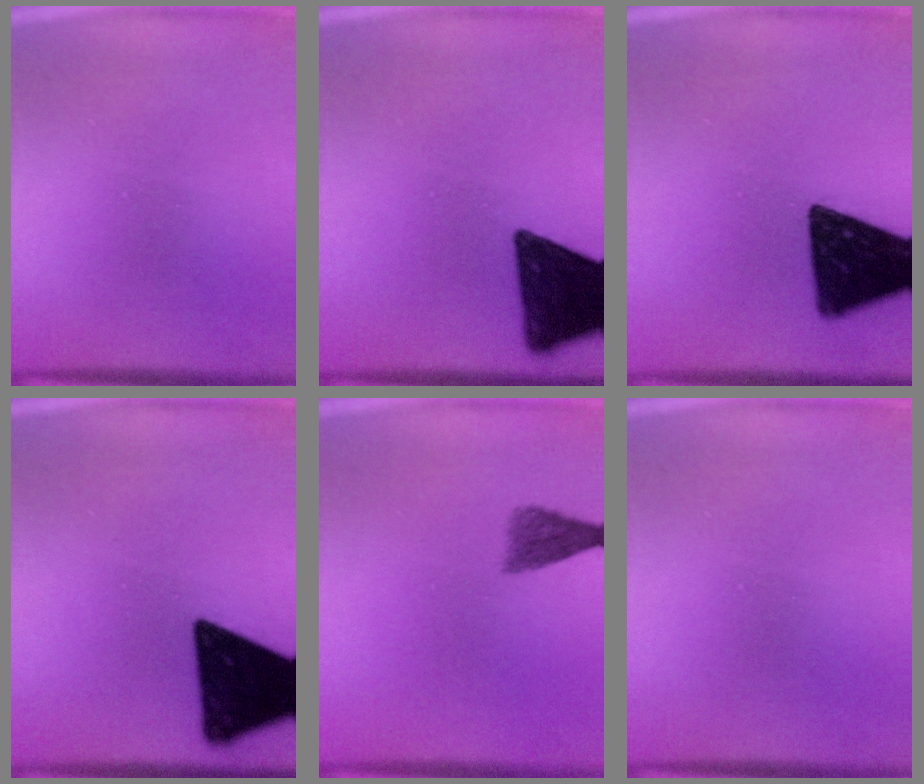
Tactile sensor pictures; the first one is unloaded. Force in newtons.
{"total": 14.8}
{"total": 17.1}
{"total": 17.1}
{"total": 2.9}
{"total": 0.0}